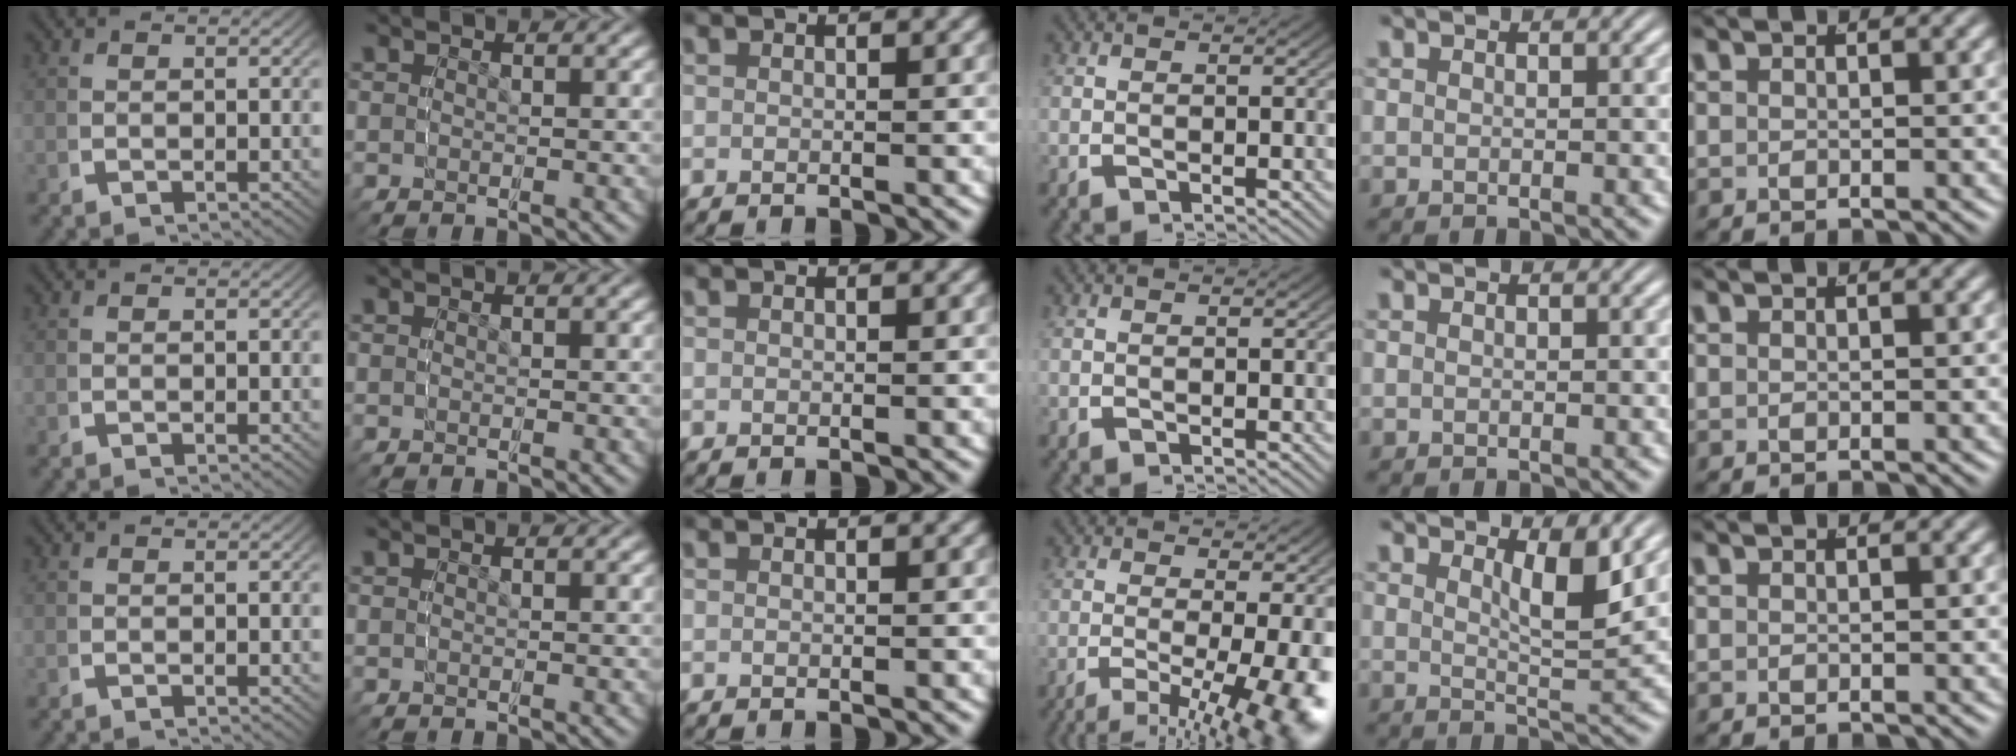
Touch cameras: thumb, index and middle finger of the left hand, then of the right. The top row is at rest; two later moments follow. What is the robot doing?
{"motion": "grasp_and_lifting", "object": "button"}